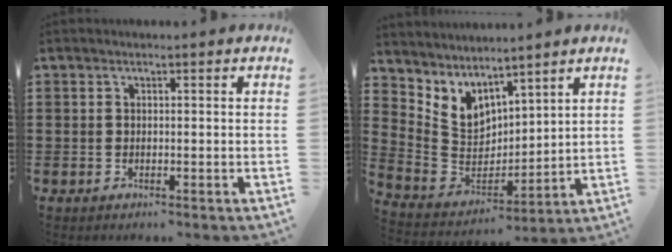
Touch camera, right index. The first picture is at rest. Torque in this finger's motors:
{"motor_torque": [0.60, 0.54, 0.23, 0.09]}